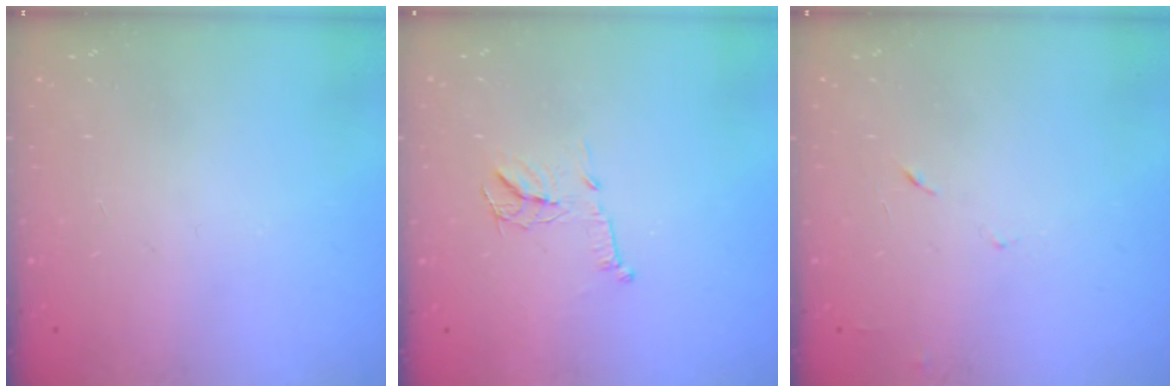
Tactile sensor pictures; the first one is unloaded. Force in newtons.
{"total": 9.7, "press": 9.7, "slide": 0.3}
{"total": 3.9, "press": 3.8, "slide": 0.9}